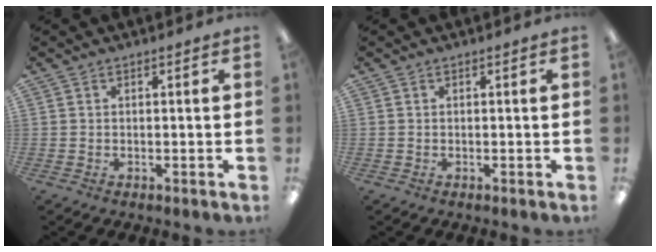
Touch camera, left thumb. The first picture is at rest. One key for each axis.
{"total": 0.0}